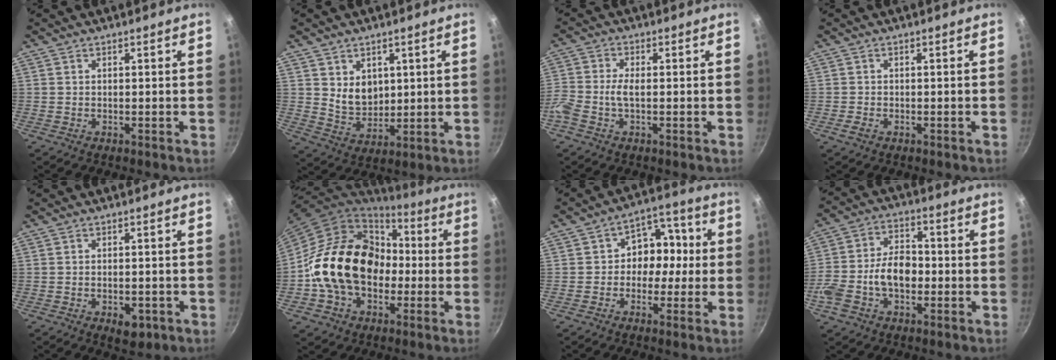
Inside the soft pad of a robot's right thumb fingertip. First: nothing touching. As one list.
[{"total": 6.7, "force": [2.1, 5.2, 3.7], "torque": [-0.044, -0.023, 0.048]}, {"total": 5.4, "force": [-1.2, 2.7, 4.5], "torque": [-0.115, 0.015, -0.035]}, {"total": 1.5, "force": [-0.8, 0.9, 0.9], "torque": [-0.020, 0.009, -0.015]}, {"total": 4.7, "force": [-2.0, 2.6, 3.3], "torque": [-0.033, 0.010, -0.019]}, {"total": 21.4, "force": [-1.4, 16.3, 13.7], "torque": [-0.217, 0.056, -0.022]}, {"total": 9.5, "force": [-0.5, 7.8, 5.5], "torque": [-0.017, 0.034, -0.022]}, {"total": 12.4, "force": [-2.8, 8.0, 9.1], "torque": [-0.145, 0.040, -0.060]}]